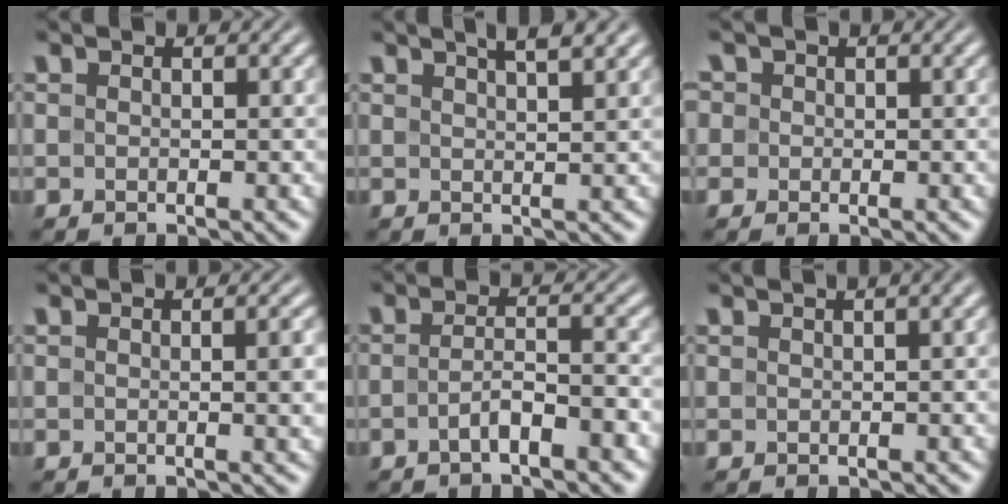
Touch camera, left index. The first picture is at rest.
{"total": 4.1, "force": [2.8, 1.3, 2.8], "torque": [-0.009, 0.017, 0.018]}
{"total": 3.2, "force": [1.3, 2.7, 1.3], "torque": [-0.032, 0.020, 0.005]}
{"total": 2.3, "force": [0.0, 0.6, 2.2], "torque": [-0.022, 0.000, -0.004]}
{"total": 2.9, "force": [-1.5, 0.6, 2.4], "torque": [-0.044, 0.007, -0.030]}
{"total": 4.0, "force": [2.1, 1.7, 3.0], "torque": [-0.018, 0.027, 0.007]}